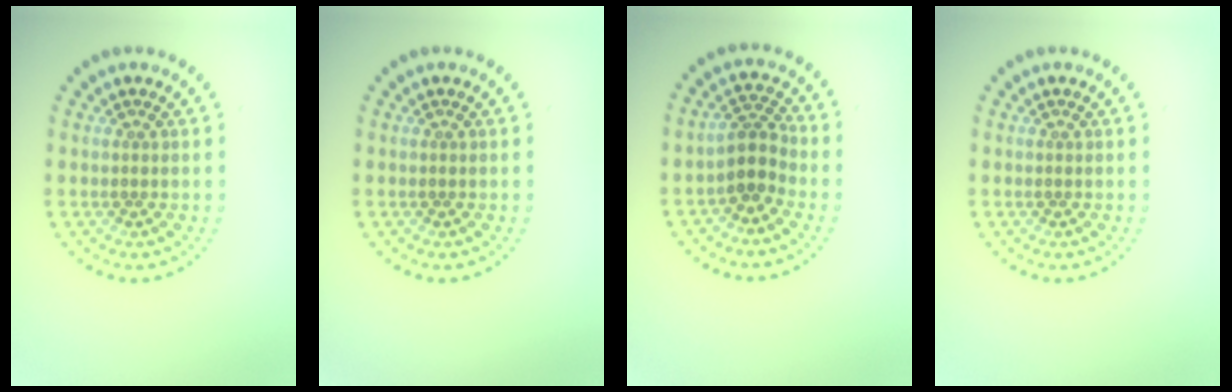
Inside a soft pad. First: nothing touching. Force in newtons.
{"total": 0.0}
{"total": 2.7, "press": 2.2, "slide": 1.6}
{"total": 0.0}